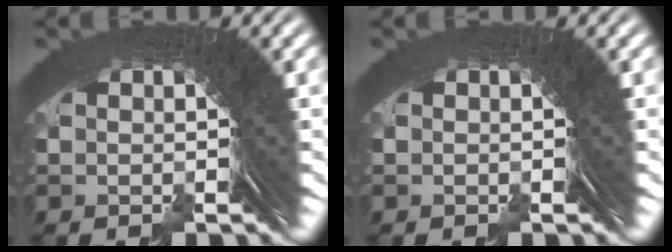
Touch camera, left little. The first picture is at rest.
{"total": 0.0}